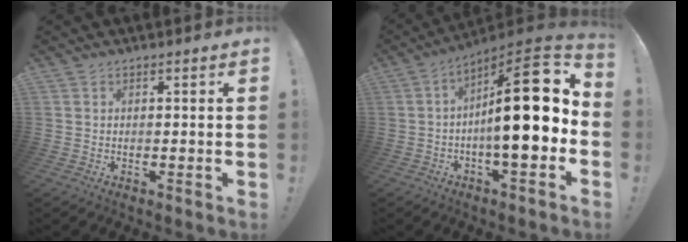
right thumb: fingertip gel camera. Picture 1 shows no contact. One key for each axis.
{"total": 20.7, "fx": 0.8, "fy": 5.3, "fz": 20.0, "tx": -0.301, "ty": -0.003, "tz": 0.008}